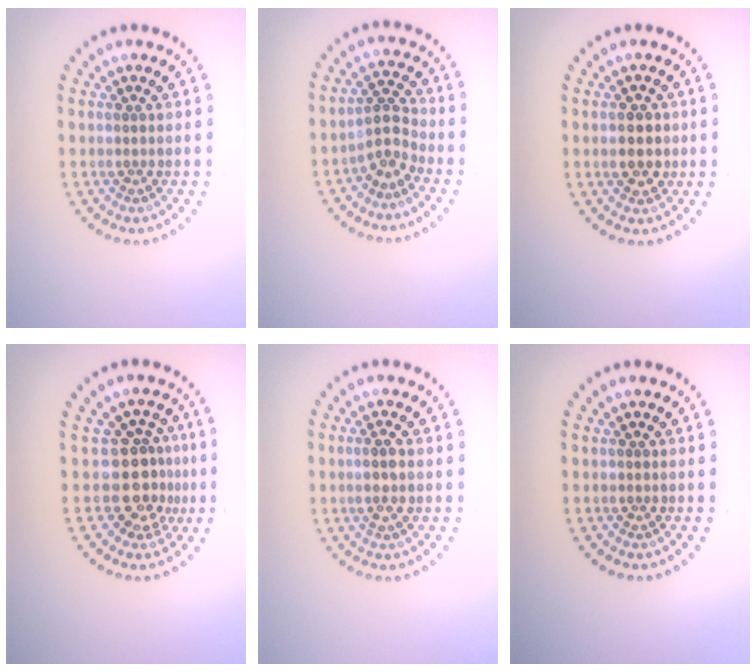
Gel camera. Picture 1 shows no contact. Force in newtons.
{"total": 2.3, "press": 1.7, "slide": 1.5}
{"total": 3.4, "press": 3.4, "slide": 0.1}
{"total": 3.6, "press": 2.6, "slide": 2.4}
{"total": 1.3, "press": 1.1, "slide": 0.7}
{"total": 0.0}